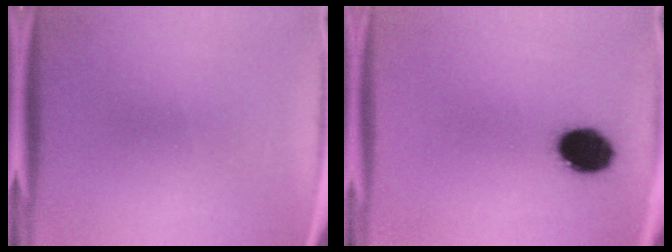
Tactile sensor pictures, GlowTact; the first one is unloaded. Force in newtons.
{"total": 10.2}